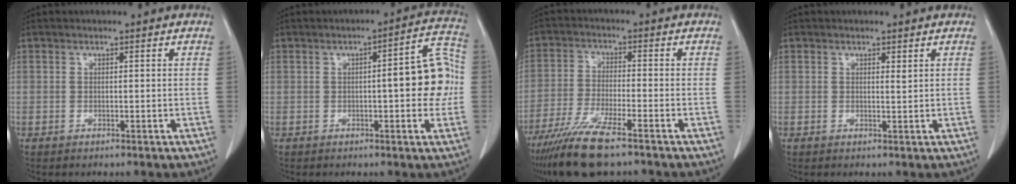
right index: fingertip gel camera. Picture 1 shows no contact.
{"total": 9.4, "force": [-0.4, 2.2, 9.1], "torque": [-0.109, 0.028, -0.007]}
{"total": 10.3, "force": [-7.6, 1.0, 6.9], "torque": [-0.135, -0.030, -0.136]}
{"total": 0.6, "force": [0.4, 0.0, 0.4], "torque": [-0.011, -0.005, 0.006]}